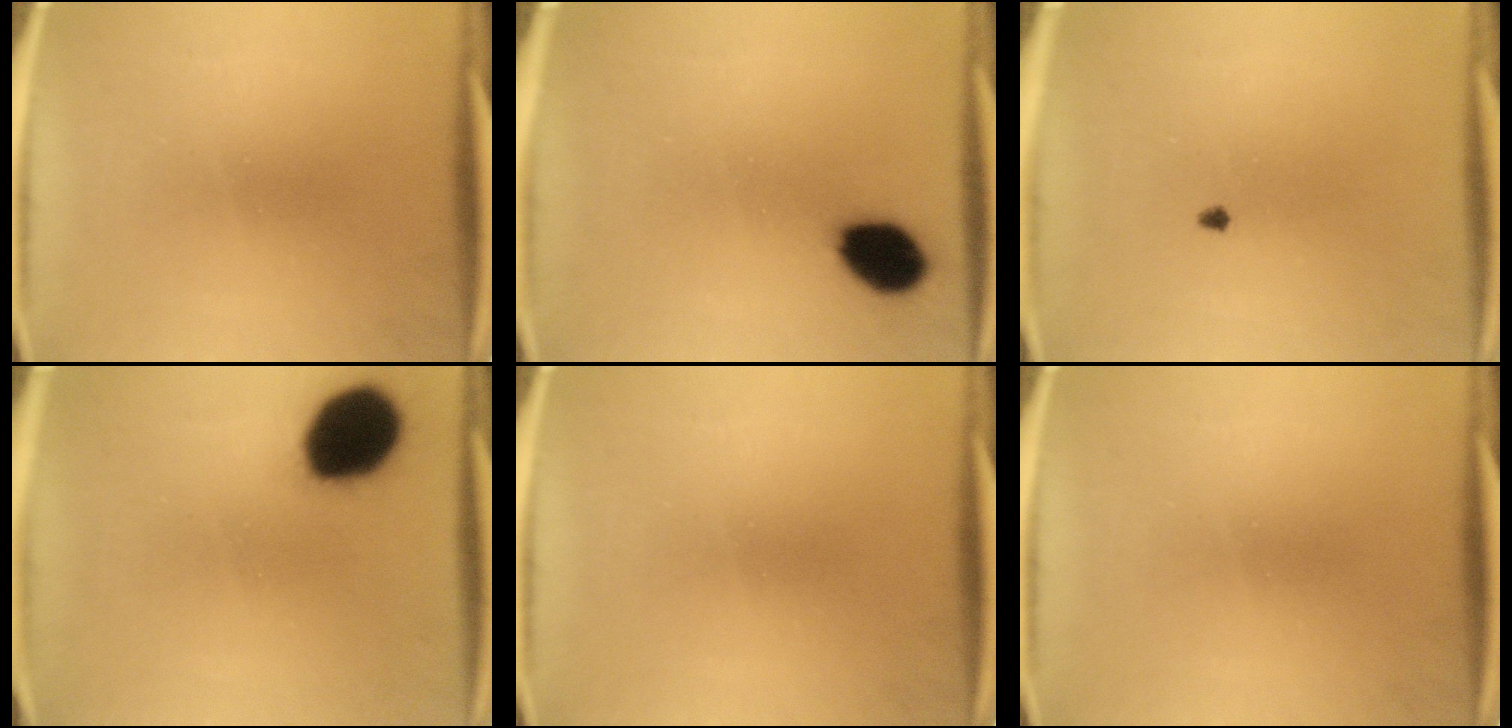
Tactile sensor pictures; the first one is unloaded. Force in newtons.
{"total": 9.8}
{"total": 0.7}
{"total": 17.8}
{"total": 0.0}
{"total": 0.0}